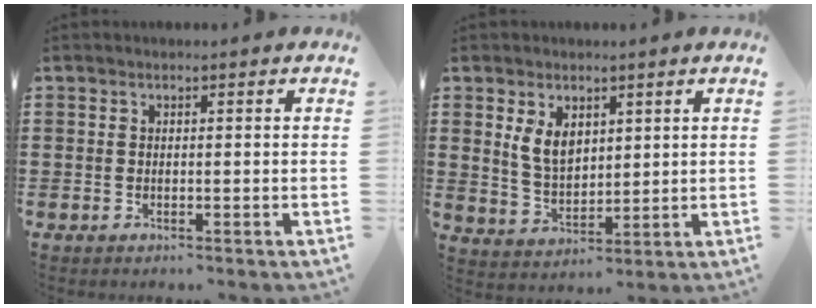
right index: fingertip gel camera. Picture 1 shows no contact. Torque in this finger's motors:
{"motor_torque": [0.46, 0.36, 0.19, 0.13]}